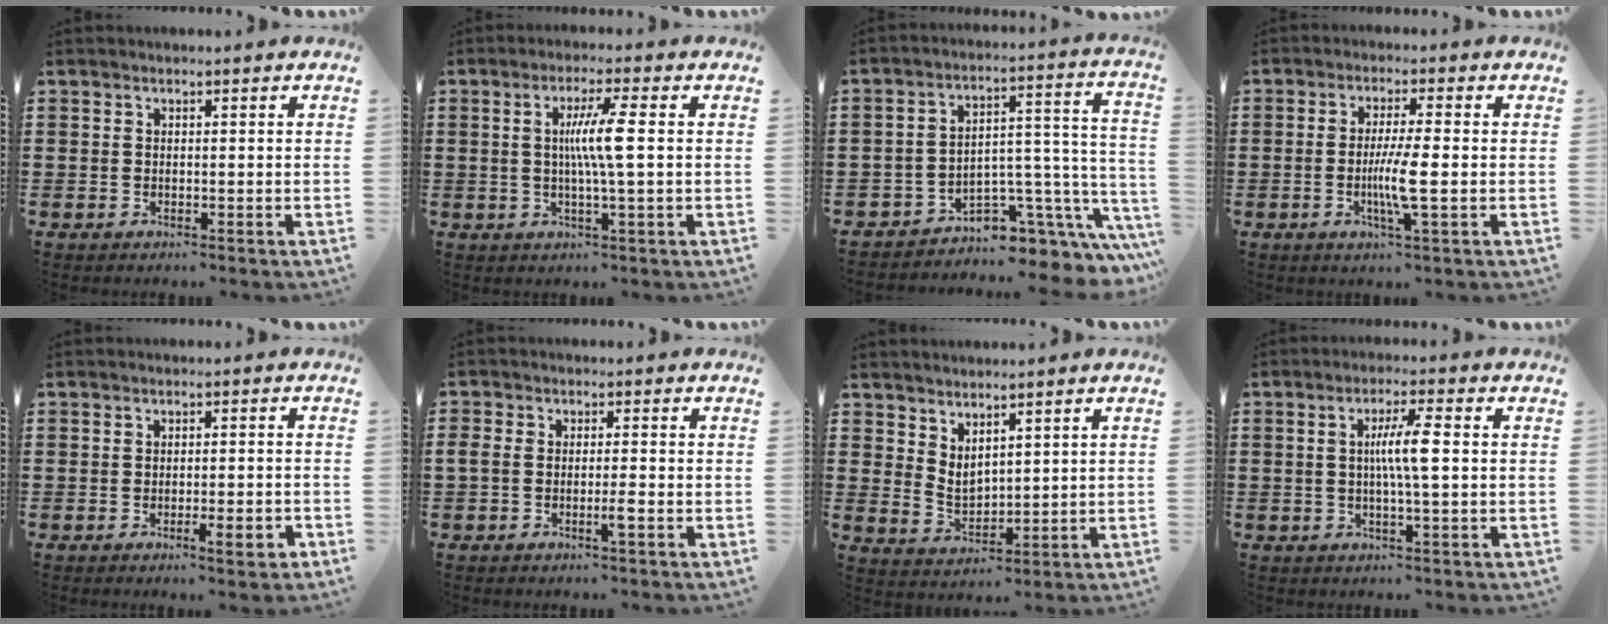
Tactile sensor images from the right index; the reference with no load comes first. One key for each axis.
{"total": 6.2, "fx": 0.5, "fy": -0.2, "fz": 6.2, "tx": -0.117, "ty": -0.004, "tz": 0.002}
{"total": 6.3, "fx": -4.0, "fy": 3.9, "fz": 3.0, "tx": -0.055, "ty": -0.002, "tz": -0.068}
{"total": 5.7, "fx": -1.1, "fy": 0.1, "fz": 5.6, "tx": -0.111, "ty": -0.016, "tz": -0.025}
{"total": 3.7, "fx": -1.7, "fy": 0.7, "fz": 3.2, "tx": -0.048, "ty": -0.002, "tz": -0.029}
{"total": 2.7, "fx": -1.2, "fy": 0.5, "fz": 2.4, "tx": -0.050, "ty": 0.000, "tz": -0.025}
{"total": 3.0, "fx": 2.4, "fy": 1.3, "fz": 1.1, "tx": -0.029, "ty": -0.006, "tz": 0.047}
{"total": 5.3, "fx": 0.2, "fy": 0.3, "fz": 5.3, "tx": -0.097, "ty": -0.002, "tz": -0.002}